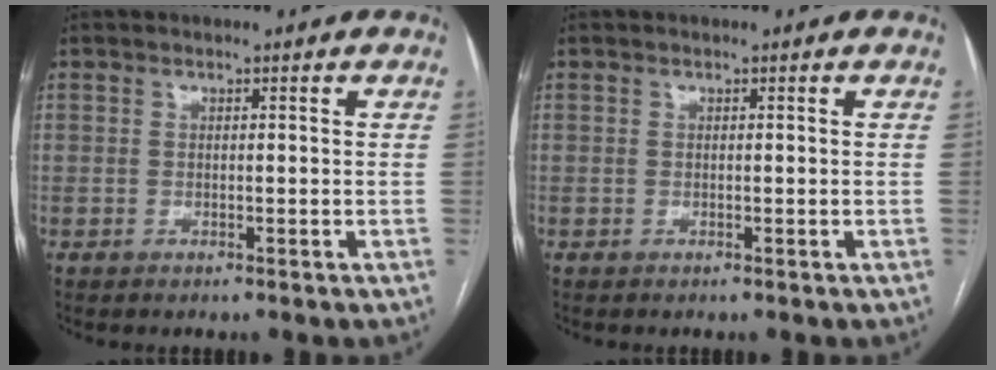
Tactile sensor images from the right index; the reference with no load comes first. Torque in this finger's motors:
{"motor_torque": [-0.02, 0.02, -0.01, 0.00]}